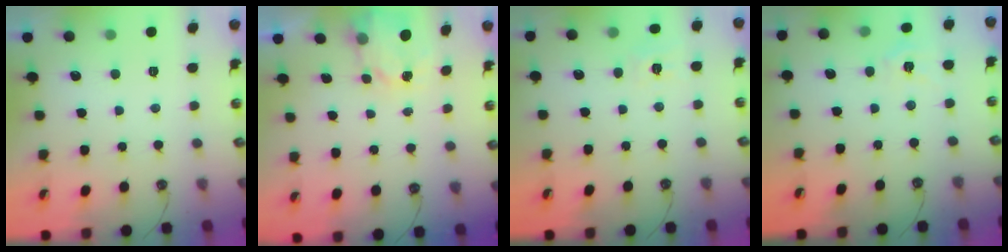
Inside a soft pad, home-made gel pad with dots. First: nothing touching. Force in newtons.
{"total": 2.7, "press": 2.6, "slide": 0.4}
{"total": 6.6, "press": 6.6, "slide": 0.7}
{"total": 4.7, "press": 4.7, "slide": 0.5}